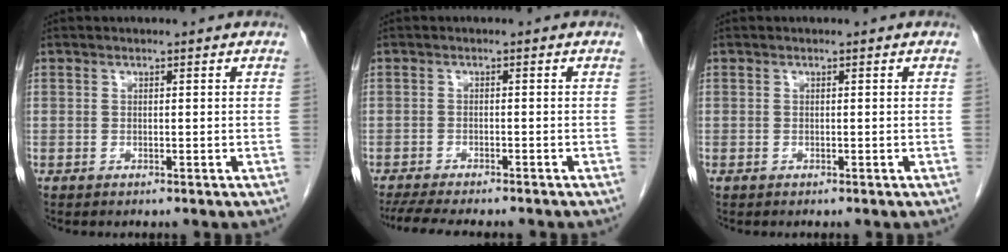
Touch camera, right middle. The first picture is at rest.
{"total": 10.6, "force": [-9.2, 1.8, 4.9], "torque": [-0.071, -0.014, -0.131]}
{"total": 0.0}